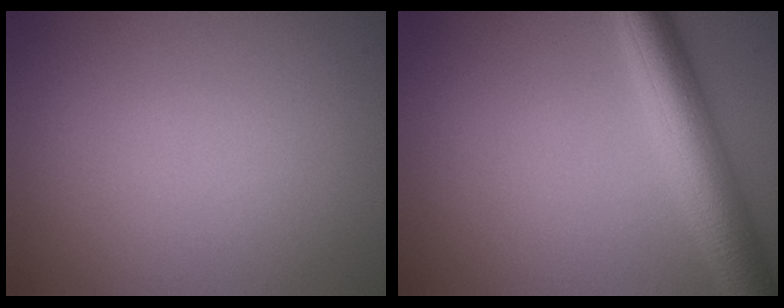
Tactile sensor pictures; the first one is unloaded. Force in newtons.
{"total": 6.0, "press": 6.0, "slide": 0.1}